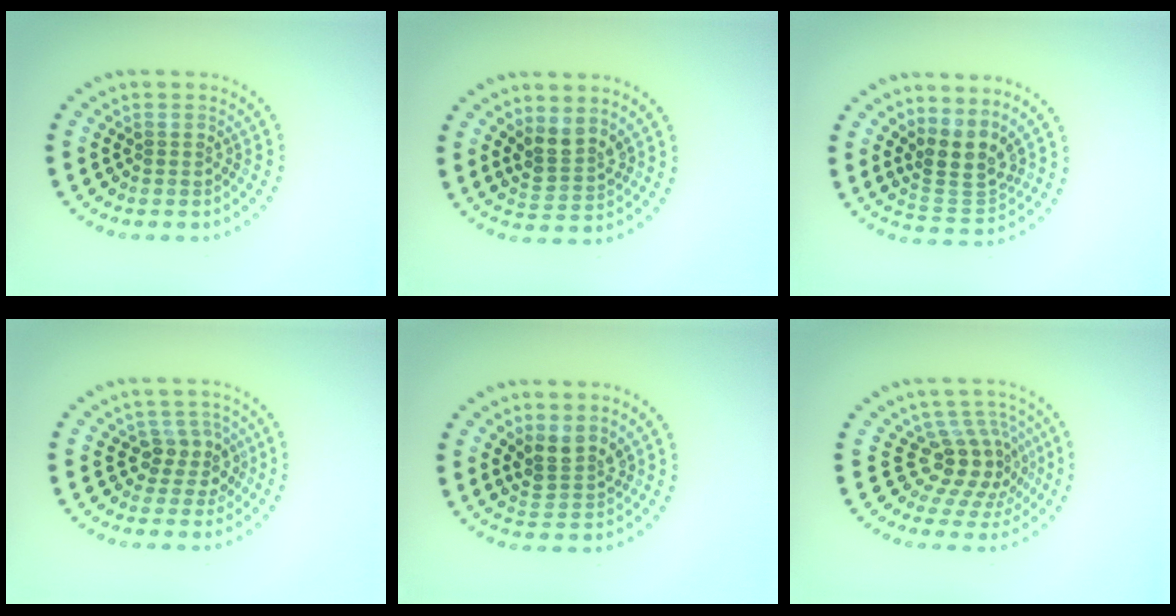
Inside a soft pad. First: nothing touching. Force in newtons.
{"total": 2.8, "press": 2.4, "slide": 1.4}
{"total": 3.3, "press": 2.4, "slide": 2.3}
{"total": 2.6, "press": 2.0, "slide": 1.7}
{"total": 2.8, "press": 2.4, "slide": 1.4}
{"total": 4.5, "press": 3.2, "slide": 3.2}